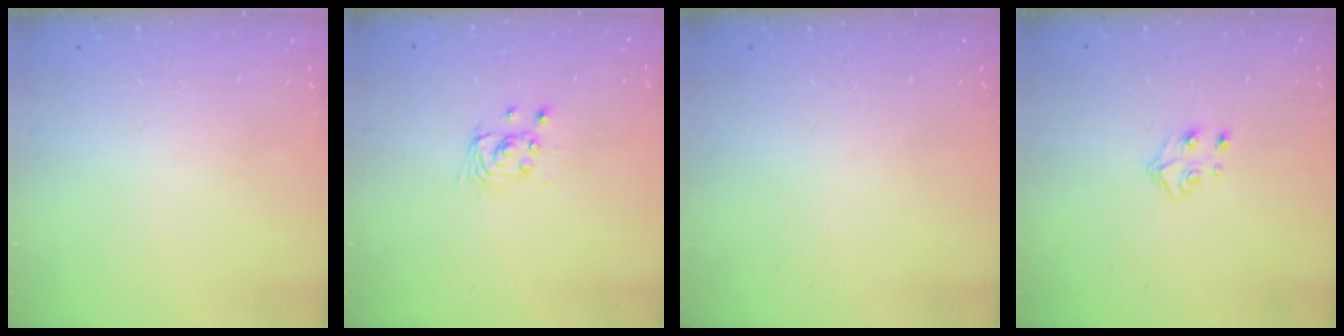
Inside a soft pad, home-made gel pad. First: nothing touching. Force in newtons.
{"total": 2.8, "press": 2.8, "slide": 0.1}
{"total": 0.0}
{"total": 4.7, "press": 4.7, "slide": 0.4}